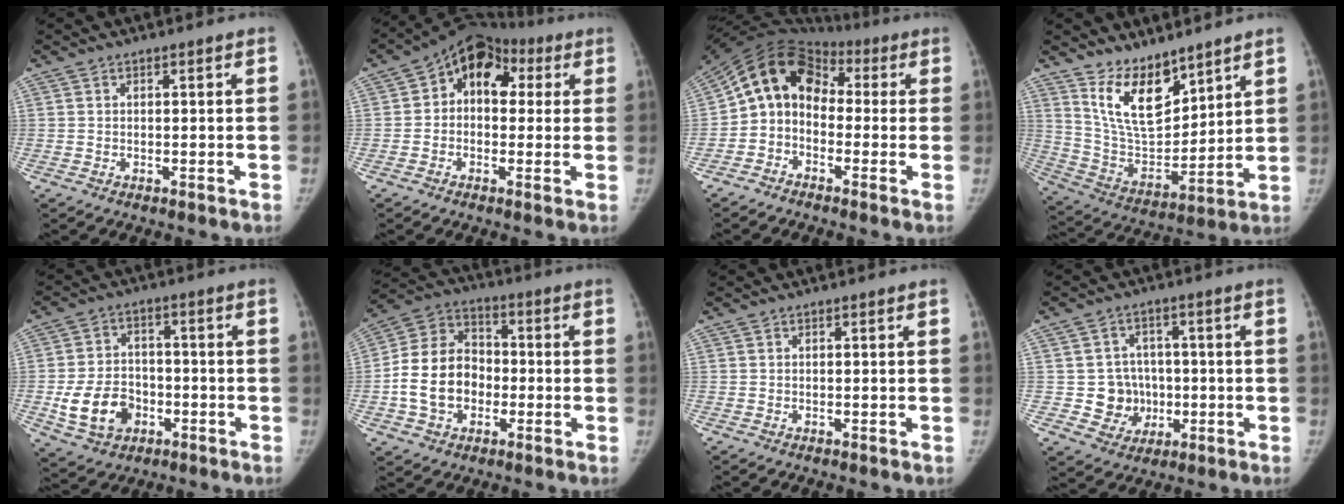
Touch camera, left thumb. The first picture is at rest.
{"total": 11.2, "force": [2.4, 8.1, 7.3], "torque": [-0.069, 0.032, 0.022]}
{"total": 12.0, "force": [-0.8, 9.8, 6.9], "torque": [-0.108, 0.058, -0.033]}
{"total": 13.9, "force": [9.5, 6.4, 7.9], "torque": [-0.101, -0.073, 0.196]}
{"total": 11.1, "force": [-3.5, 8.5, 6.2], "torque": [-0.091, 0.021, -0.054]}
{"total": 14.2, "force": [-2.5, 11.2, 8.4], "torque": [-0.131, 0.032, -0.051]}
{"total": 0.0}
{"total": 8.0, "force": [-1.0, 7.6, 2.4], "torque": [0.005, 0.016, -0.009]}